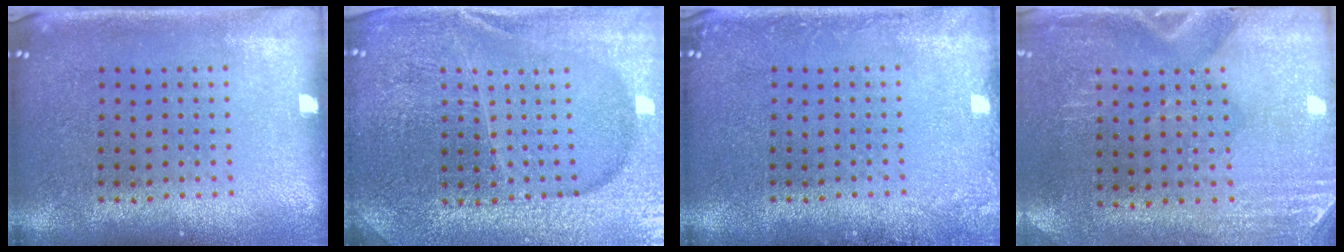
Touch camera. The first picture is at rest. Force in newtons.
{"total": 4.5, "press": 4.3, "slide": 1.5}
{"total": 1.3, "press": 1.3, "slide": 0.1}
{"total": 3.0, "press": 2.6, "slide": 1.5}